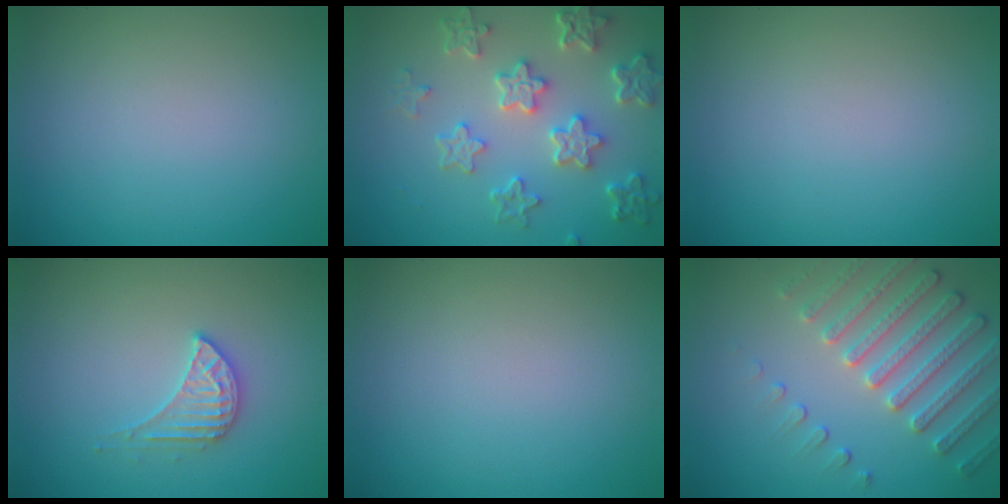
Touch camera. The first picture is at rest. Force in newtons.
{"total": 5.6, "press": 4.4, "slide": 3.4}
{"total": 0.0}
{"total": 2.6, "press": 2.6, "slide": 0.2}
{"total": 0.0}
{"total": 4.6, "press": 4.2, "slide": 1.9}